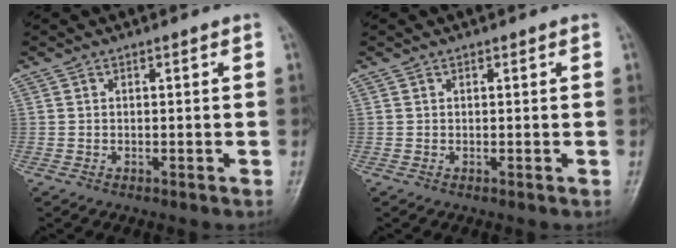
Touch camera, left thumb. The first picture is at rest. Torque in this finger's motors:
{"motor_torque": [1.87, 1.73, -0.11, -0.01, -0.01]}